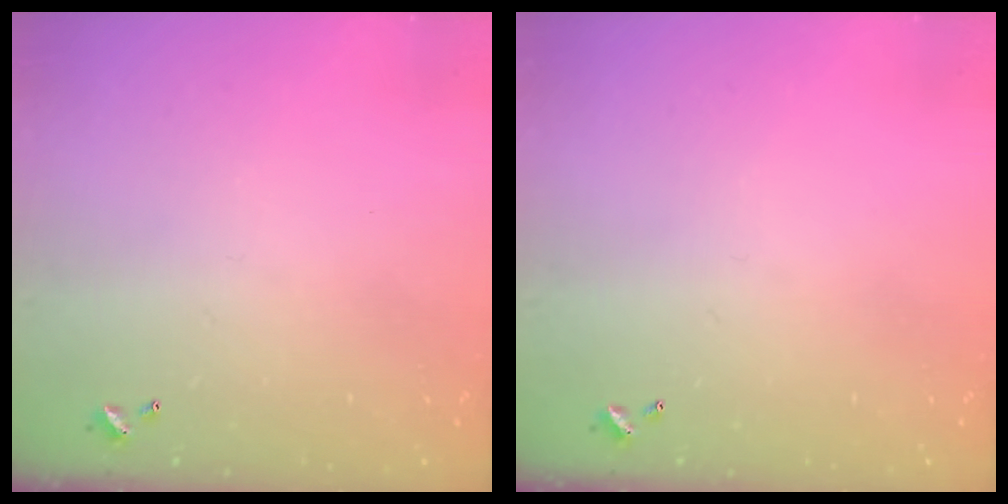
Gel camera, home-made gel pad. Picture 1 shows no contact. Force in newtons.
{"total": 0.0}